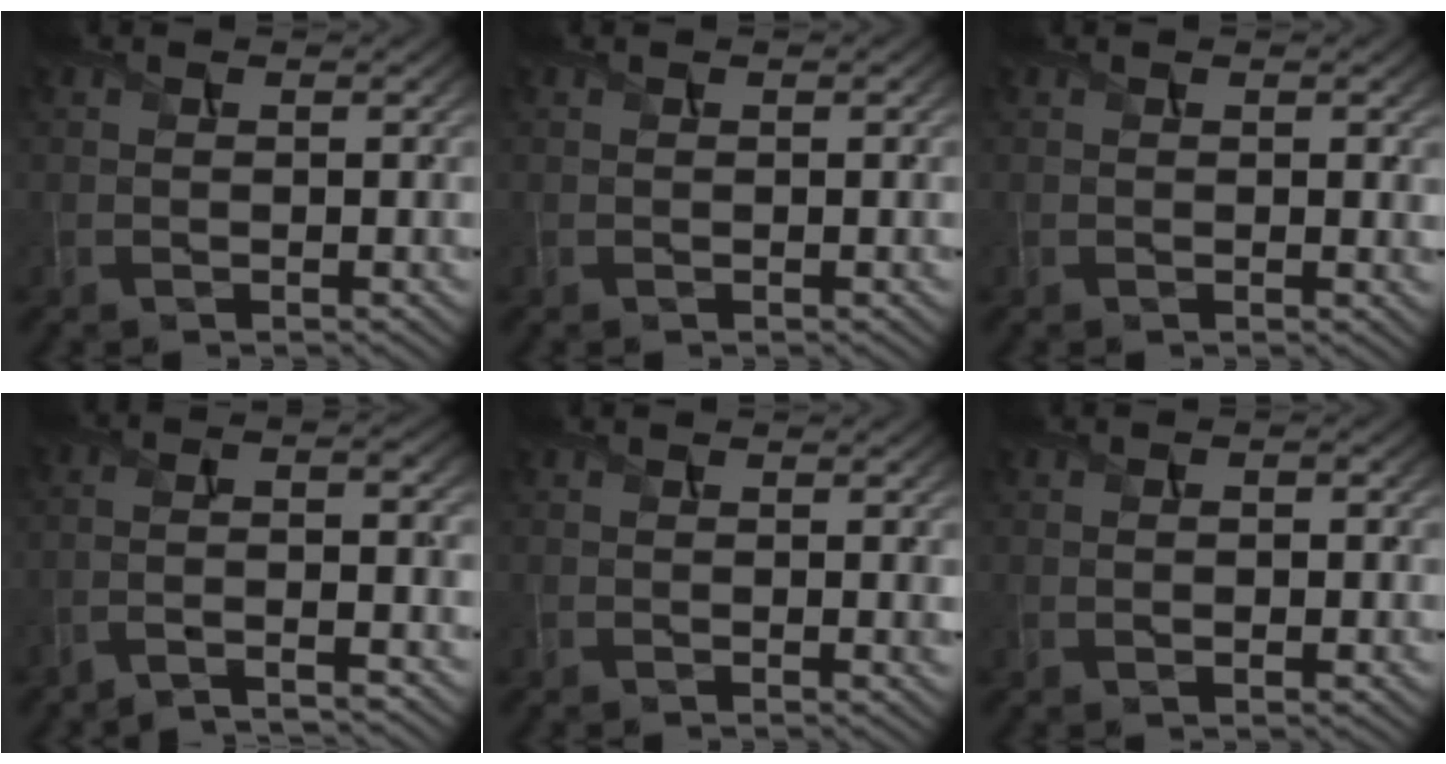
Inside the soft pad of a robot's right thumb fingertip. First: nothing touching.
{"total": 0.0}
{"total": 0.9, "force": [0.3, 0.4, 0.8], "torque": [-0.010, -0.005, 0.004]}
{"total": 7.4, "force": [-4.7, 1.2, 5.5], "torque": [-0.079, 0.010, -0.087]}
{"total": 0.9, "force": [0.0, 0.1, 0.9], "torque": [-0.012, -0.005, -0.001]}
{"total": 2.3, "force": [0.1, 1.3, 2.0], "torque": [-0.019, -0.010, 0.005]}